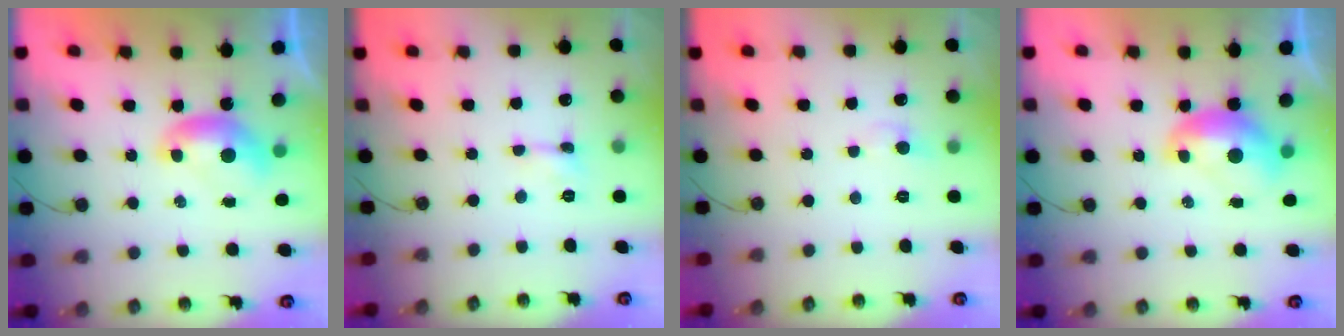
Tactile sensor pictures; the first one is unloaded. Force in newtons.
{"total": 0.0}
{"total": 2.7, "press": 2.6, "slide": 0.8}
{"total": 2.1, "press": 2.0, "slide": 0.3}